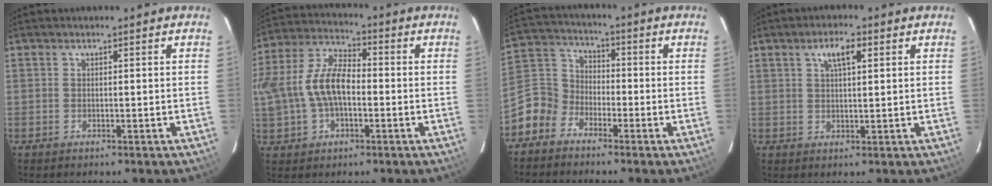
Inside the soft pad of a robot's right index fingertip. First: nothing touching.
{"total": 15.3, "force": [-1.3, 9.0, 12.2], "torque": [-0.272, 0.018, -0.021]}
{"total": 7.9, "force": [-4.7, 6.1, 1.6], "torque": [-0.047, 0.035, -0.114]}
{"total": 4.5, "force": [2.1, 1.5, 3.7], "torque": [-0.067, 0.010, 0.037]}